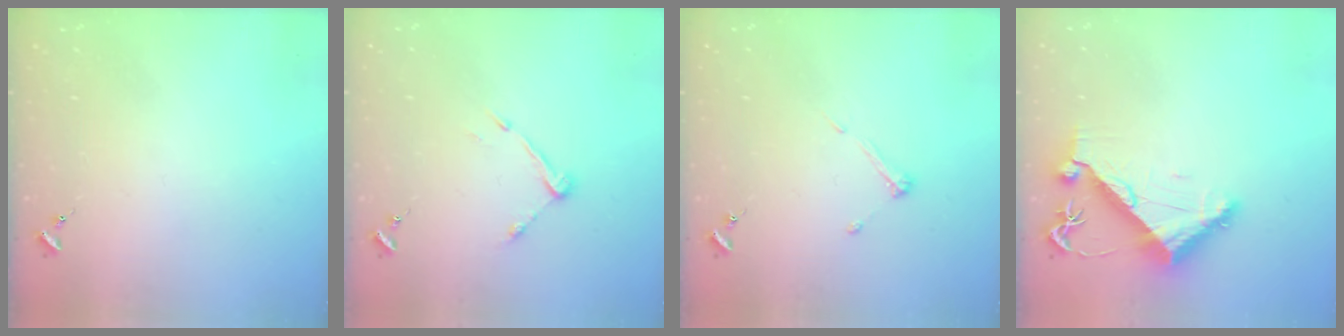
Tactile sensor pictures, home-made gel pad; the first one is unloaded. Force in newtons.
{"total": 6.9, "press": 6.9, "slide": 0.3}
{"total": 4.3, "press": 4.3, "slide": 0.2}
{"total": 9.3, "press": 9.2, "slide": 1.5}